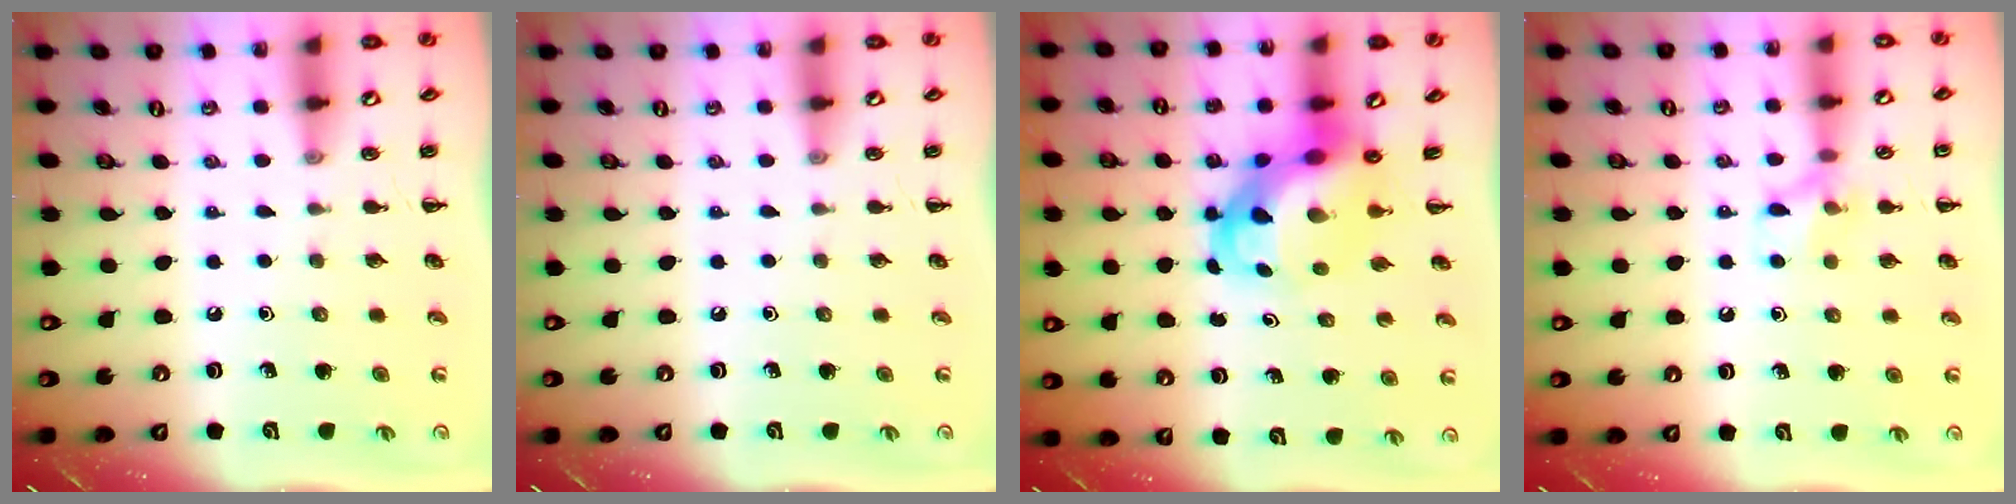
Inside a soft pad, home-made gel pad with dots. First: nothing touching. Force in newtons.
{"total": 0.0}
{"total": 6.5, "press": 6.2, "slide": 1.8}
{"total": 8.1, "press": 7.9, "slide": 1.8}